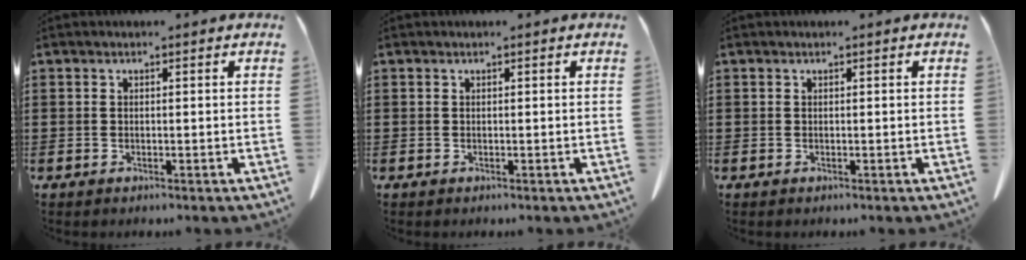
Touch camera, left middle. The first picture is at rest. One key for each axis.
{"total": 0.0}
{"total": 0.0}